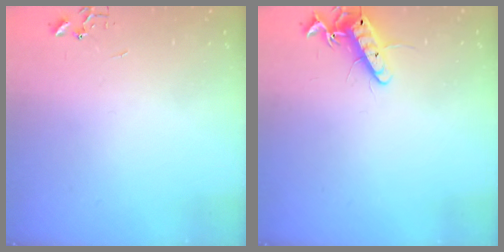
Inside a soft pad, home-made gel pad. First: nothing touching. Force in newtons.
{"total": 12.8, "press": 12.8, "slide": 0.6}